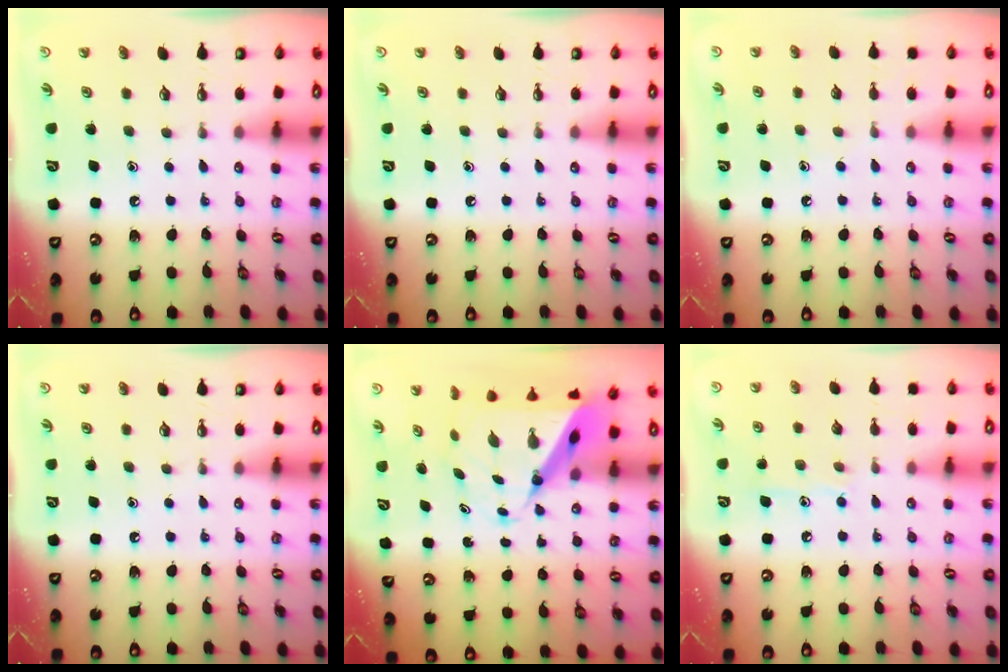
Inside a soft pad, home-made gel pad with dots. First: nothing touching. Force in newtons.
{"total": 0.0}
{"total": 3.9, "press": 3.9, "slide": 0.3}
{"total": 0.0}
{"total": 9.7, "press": 9.6, "slide": 0.9}
{"total": 8.3, "press": 8.2, "slide": 0.5}